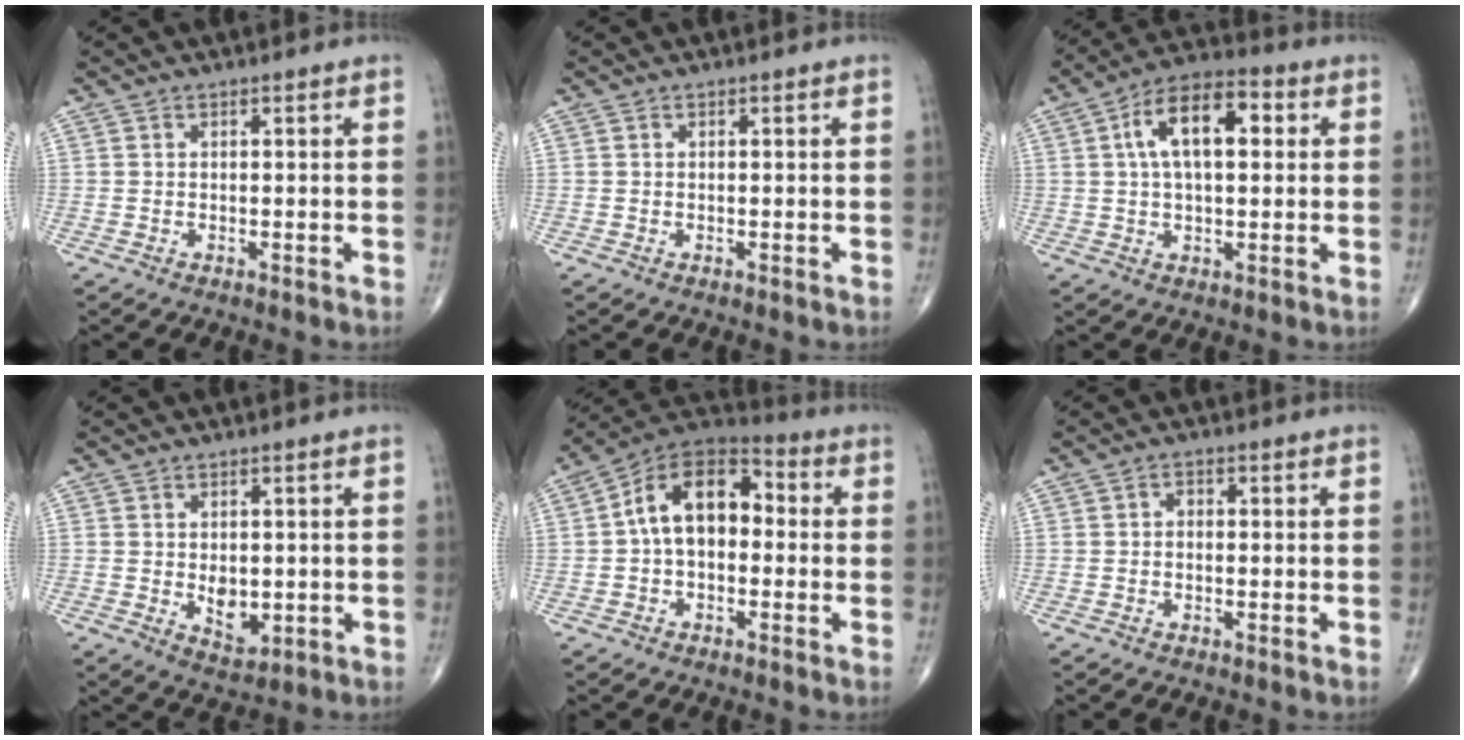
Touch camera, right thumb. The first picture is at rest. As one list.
[{"total": 0.0}, {"total": 12.8, "force": [2.9, 6.4, 10.7], "torque": [-0.174, 0.022, 0.041]}, {"total": 5.4, "force": [-0.3, 3.5, 4.1], "torque": [-0.043, -0.011, 0.007]}, {"total": 13.3, "force": [0.4, 8.4, 10.3], "torque": [-0.146, 0.041, -0.010]}, {"total": 1.4, "force": [-0.1, 1.1, 0.9], "torque": [-0.007, 0.006, -0.006]}]